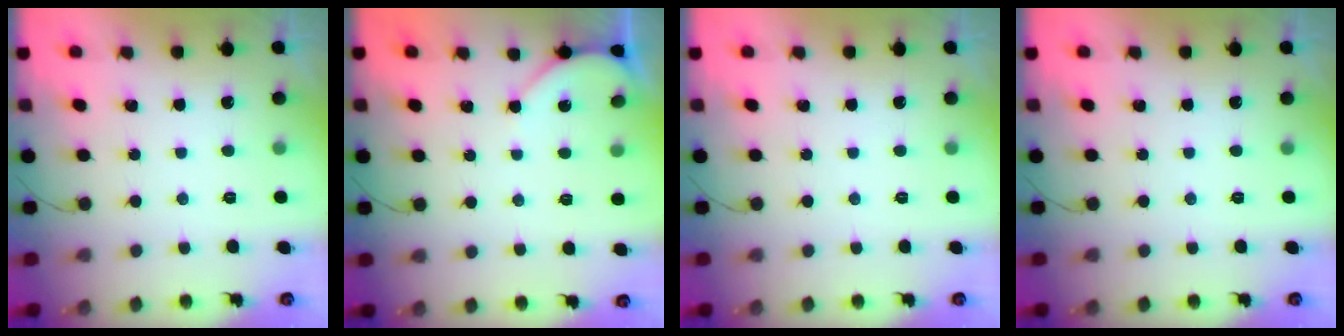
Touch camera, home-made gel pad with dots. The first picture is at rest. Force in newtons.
{"total": 4.1, "press": 4.1, "slide": 0.2}
{"total": 0.0}
{"total": 0.0}